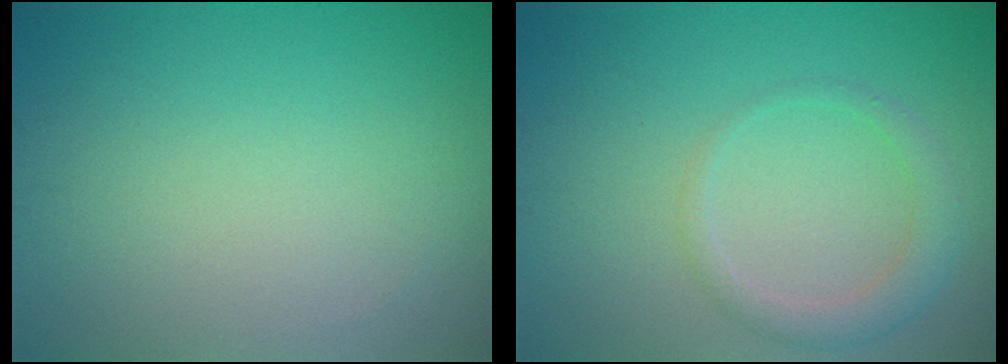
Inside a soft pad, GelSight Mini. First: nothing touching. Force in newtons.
{"total": 2.2, "press": 2.2, "slide": 0.3}